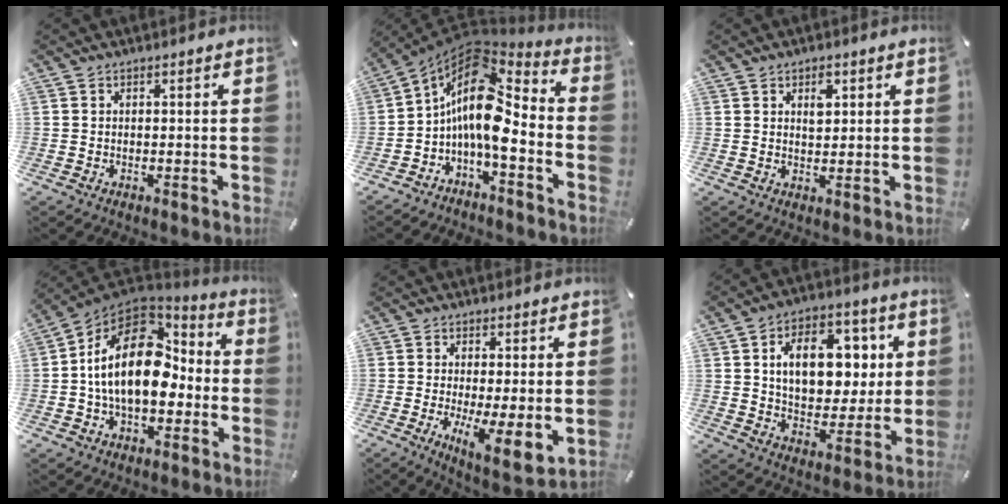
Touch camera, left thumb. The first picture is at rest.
{"total": 14.6, "force": [-0.6, 7.3, 12.7], "torque": [-0.250, -0.019, -0.017]}
{"total": 3.6, "force": [1.4, 2.2, 2.4], "torque": [-0.022, -0.008, 0.018]}
{"total": 19.8, "force": [0.7, 13.0, 14.9], "torque": [-0.267, 0.005, 0.011]}
{"total": 7.7, "force": [-0.2, 2.1, 7.4], "torque": [-0.120, -0.027, 0.004]}
{"total": 15.5, "force": [4.3, 10.6, 10.4], "torque": [-0.154, 0.002, 0.078]}